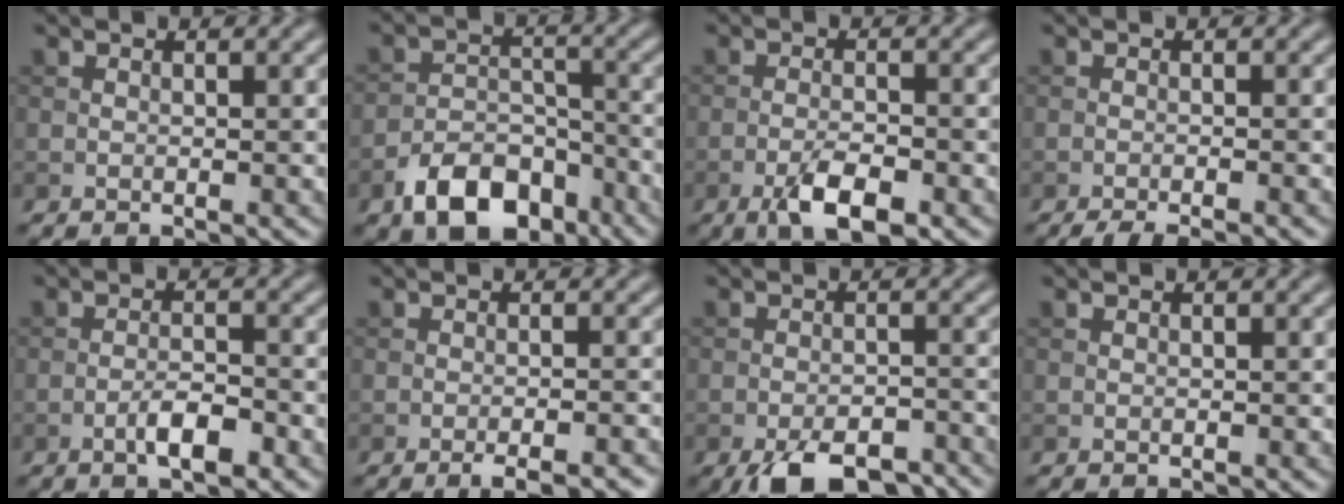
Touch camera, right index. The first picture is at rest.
{"total": 7.0, "force": [-4.6, 3.9, 3.6], "torque": [-0.057, -0.004, -0.080]}
{"total": 4.4, "force": [-2.4, 1.4, 3.4], "torque": [-0.065, -0.003, -0.043]}
{"total": 3.3, "force": [-2.5, 0.5, 2.1], "torque": [-0.030, 0.000, -0.045]}
{"total": 3.1, "force": [-1.6, 0.8, 2.5], "torque": [-0.045, 0.005, -0.031]}
{"total": 3.6, "force": [-2.4, 0.8, 2.6], "torque": [-0.037, 0.001, -0.034]}
{"total": 7.7, "force": [-5.6, 2.7, 4.6], "torque": [-0.065, -0.014, -0.083]}
{"total": 0.0}